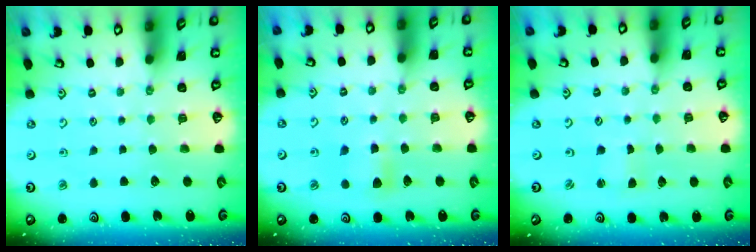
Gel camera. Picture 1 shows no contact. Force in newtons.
{"total": 5.5, "press": 5.5, "slide": 0.7}
{"total": 1.0, "press": 1.0, "slide": 0.0}